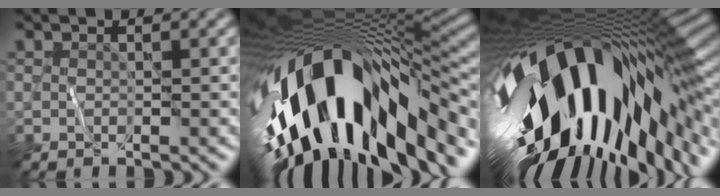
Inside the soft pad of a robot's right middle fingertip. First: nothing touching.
{"total": 17.4, "force": [-4.1, 8.4, 14.7], "torque": [-0.261, -0.029, -0.054]}
{"total": 18.8, "force": [-3.2, 8.9, 16.2], "torque": [-0.294, -0.040, -0.051]}